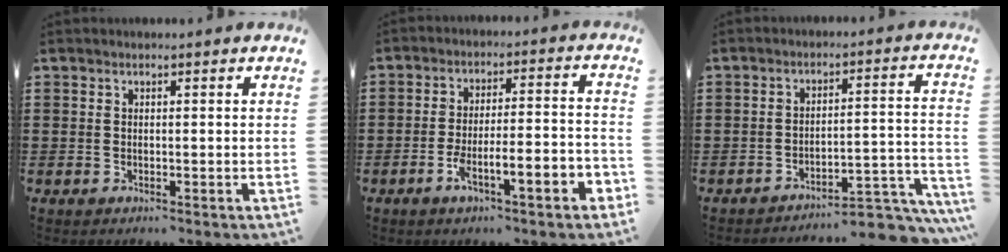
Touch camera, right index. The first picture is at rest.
{"total": 6.3, "force": [-3.9, 0.6, 4.9], "torque": [-0.089, -0.006, -0.076]}
{"total": 6.2, "force": [-5.6, 0.9, 2.5], "torque": [-0.036, 0.001, -0.106]}